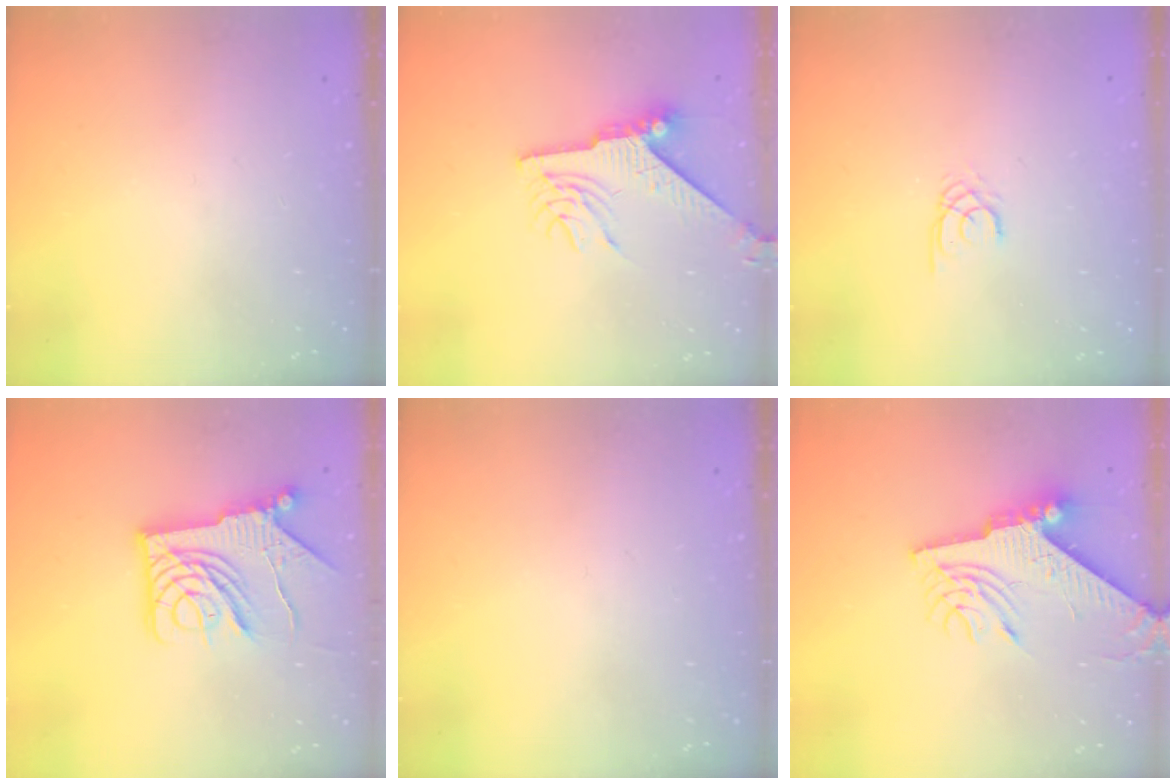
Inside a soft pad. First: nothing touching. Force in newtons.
{"total": 9.5, "press": 9.5, "slide": 0.5}
{"total": 1.9, "press": 1.9, "slide": 0.3}
{"total": 12.8, "press": 12.8, "slide": 1.2}
{"total": 0.0}
{"total": 10.4, "press": 10.4, "slide": 1.2}